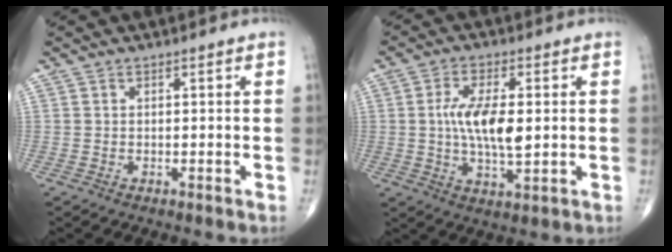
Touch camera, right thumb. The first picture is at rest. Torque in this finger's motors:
{"motor_torque": [0.97, 1.02, 0.37, -0.34, 0.13]}